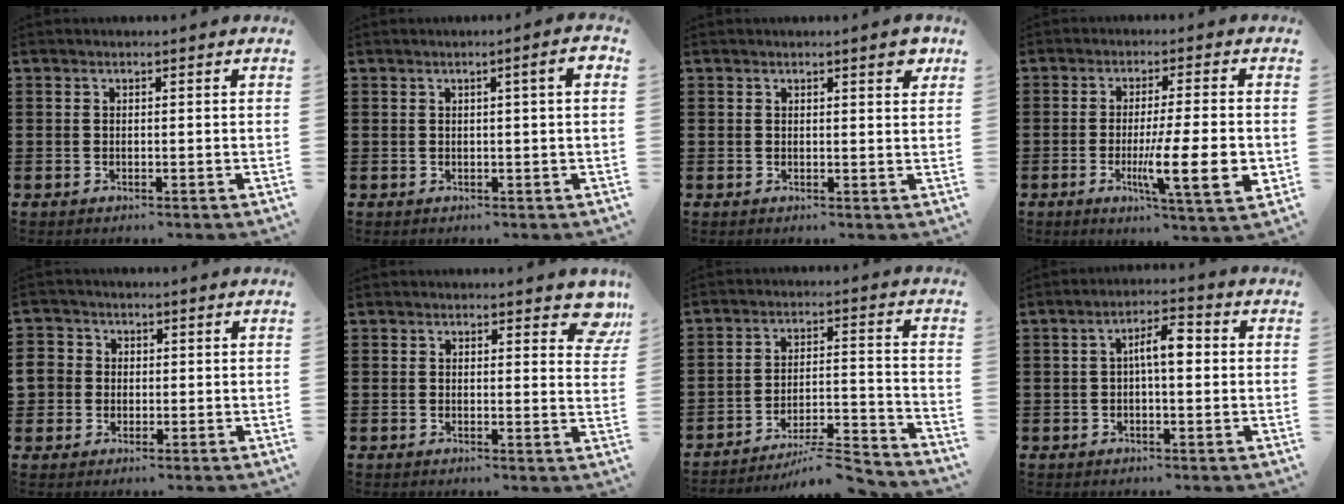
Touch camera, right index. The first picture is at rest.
{"total": 2.5, "force": [0.6, -0.1, 2.4], "torque": [-0.037, -0.005, 0.007]}
{"total": 2.2, "force": [1.5, 0.4, 1.6], "torque": [-0.018, -0.002, 0.021]}
{"total": 11.0, "force": [-2.1, 1.5, 10.7], "torque": [-0.181, -0.017, -0.035]}
{"total": 3.9, "force": [0.0, 3.8, 0.9], "torque": [-0.048, 0.007, -0.006]}
{"total": 3.3, "force": [2.5, 1.3, 1.8], "torque": [-0.012, -0.005, 0.039]}
{"total": 6.8, "force": [-6.3, 0.8, 2.5], "torque": [-0.035, 0.009, -0.121]}
{"total": 5.0, "force": [0.1, 1.5, 4.8], "torque": [-0.088, 0.013, -0.003]}